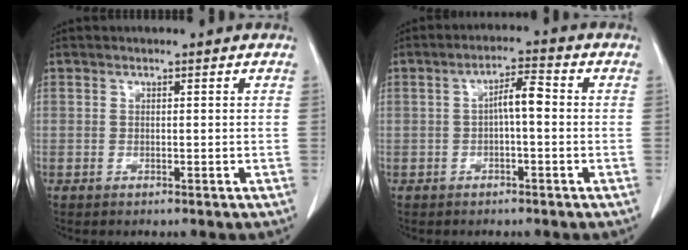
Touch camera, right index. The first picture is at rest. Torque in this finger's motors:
{"motor_torque": [0.87, -0.22, 0.41, 0.11]}